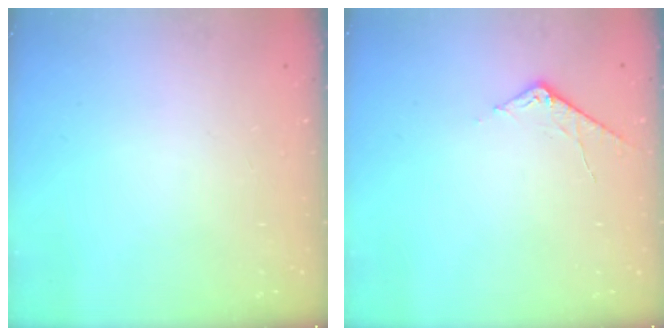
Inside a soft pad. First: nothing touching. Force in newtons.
{"total": 6.1, "press": 6.0, "slide": 0.7}